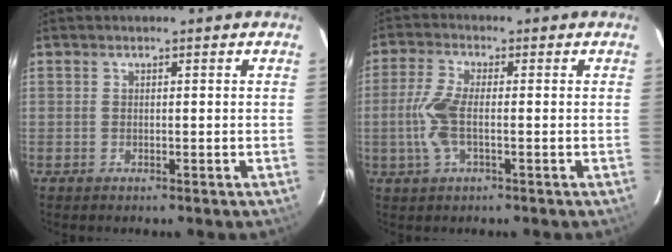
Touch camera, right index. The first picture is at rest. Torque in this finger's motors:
{"motor_torque": [0.91, -0.30, 0.55, 0.15]}